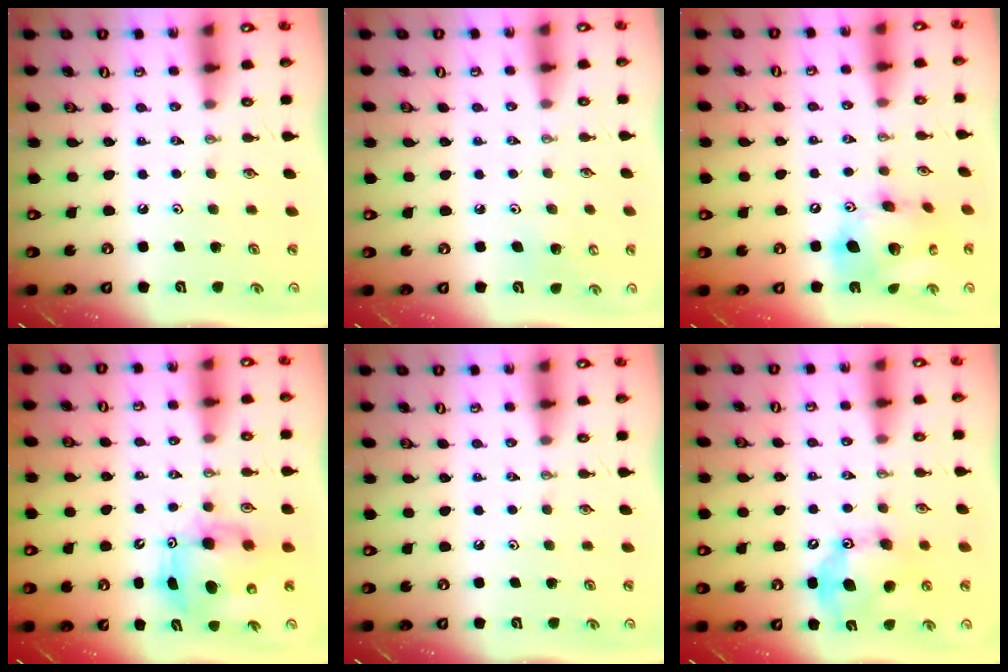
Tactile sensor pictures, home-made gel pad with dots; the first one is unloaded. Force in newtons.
{"total": 6.2, "press": 6.0, "slide": 1.4}
{"total": 18.0, "press": 17.7, "slide": 3.2}
{"total": 8.0, "press": 7.8, "slide": 1.7}
{"total": 0.0}
{"total": 14.6, "press": 14.6, "slide": 0.2}